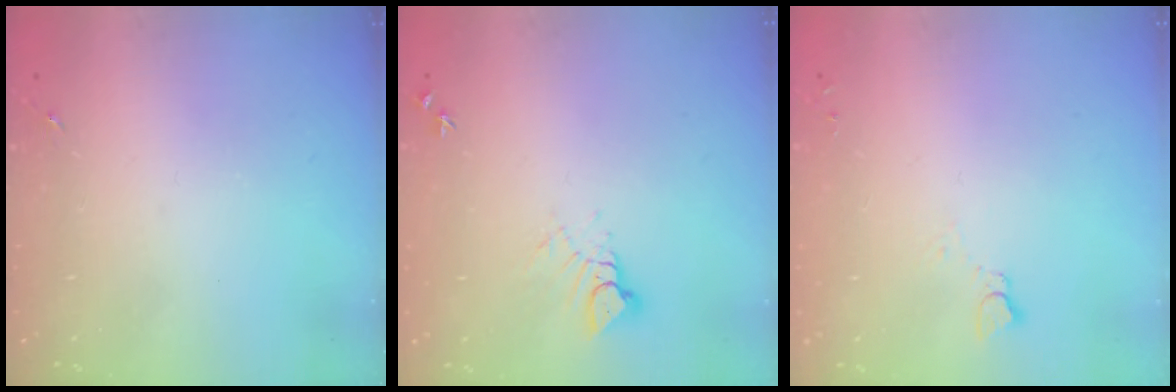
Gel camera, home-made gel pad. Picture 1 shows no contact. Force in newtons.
{"total": 4.4, "press": 4.4, "slide": 0.1}
{"total": 2.5, "press": 2.5, "slide": 0.2}